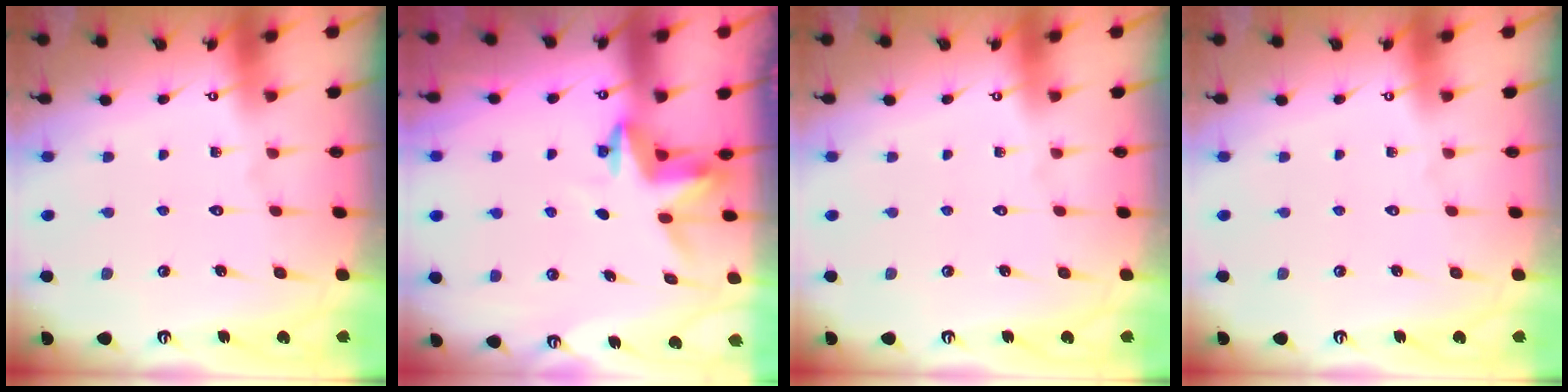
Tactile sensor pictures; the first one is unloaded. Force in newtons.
{"total": 3.4, "press": 3.4, "slide": 0.3}
{"total": 0.0}
{"total": 0.0}